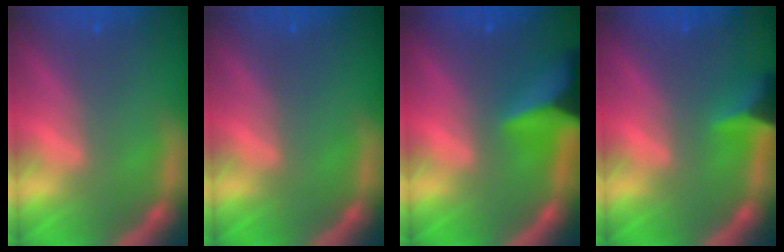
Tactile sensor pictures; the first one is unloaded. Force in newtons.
{"total": 0.0}
{"total": 8.4}
{"total": 3.5}